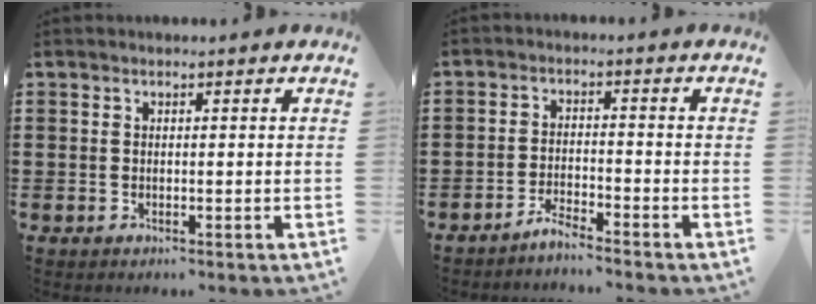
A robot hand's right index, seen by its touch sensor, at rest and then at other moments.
{"total": 3.0, "force": [-2.9, -0.1, 0.6], "torque": [-0.014, 0.005, -0.059]}